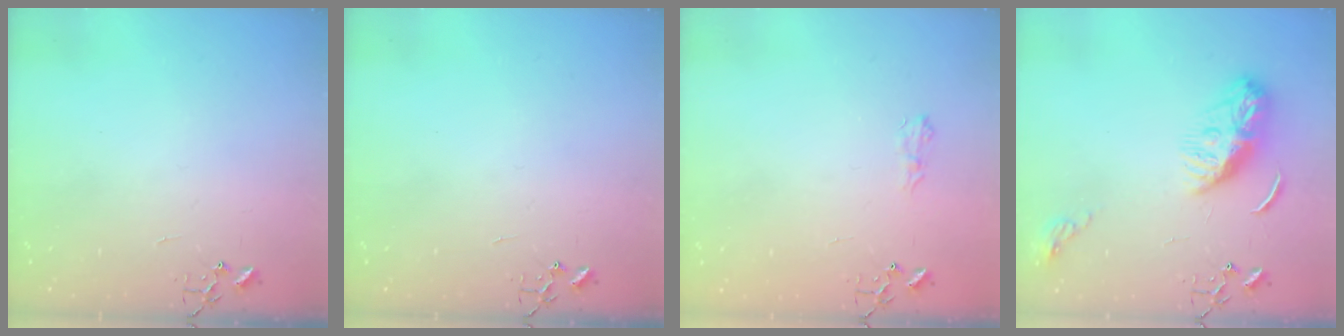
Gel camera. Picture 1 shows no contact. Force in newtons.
{"total": 0.0}
{"total": 5.8, "press": 5.8, "slide": 0.7}
{"total": 10.2, "press": 10.2, "slide": 0.5}